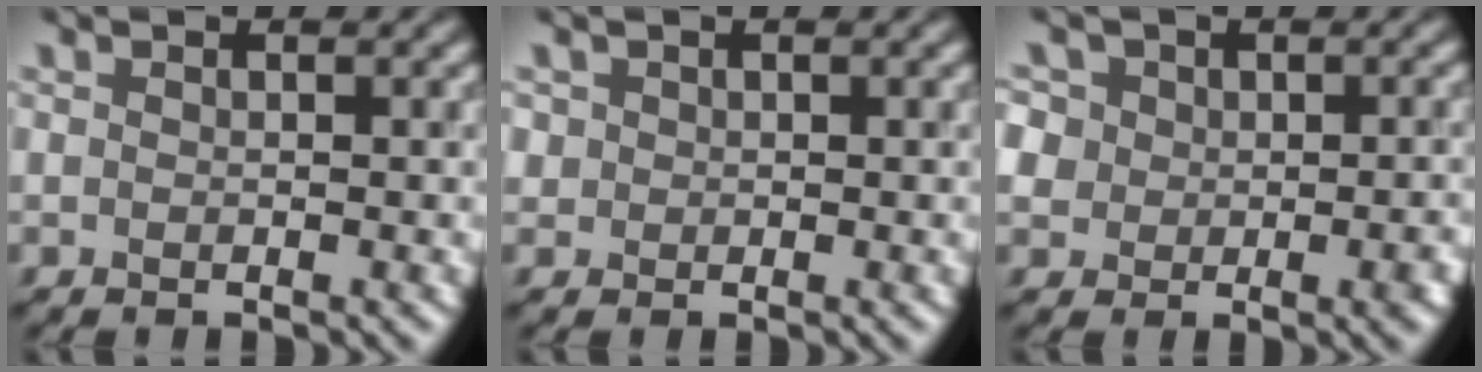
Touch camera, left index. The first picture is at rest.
{"total": 1.0, "force": [0.2, 0.9, 0.1], "torque": [0.009, 0.000, 0.002]}
{"total": 6.3, "force": [1.0, 5.3, 3.3], "torque": [-0.038, 0.024, -0.010]}